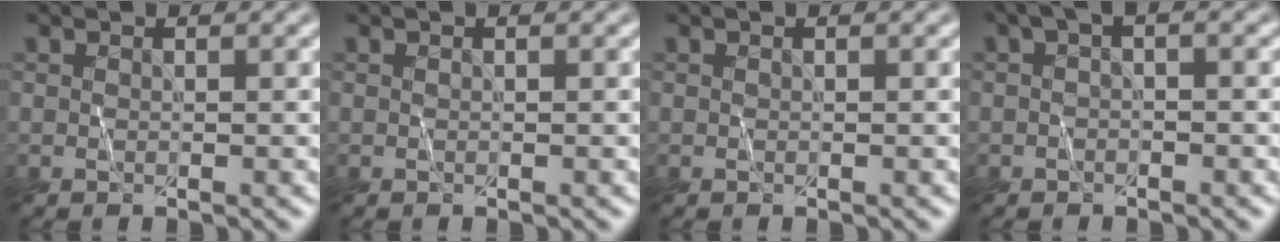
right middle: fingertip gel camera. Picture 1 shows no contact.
{"total": 0.0}
{"total": 0.0}
{"total": 2.1, "force": [0.4, 0.8, 1.9], "torque": [-0.029, 0.007, -0.008]}